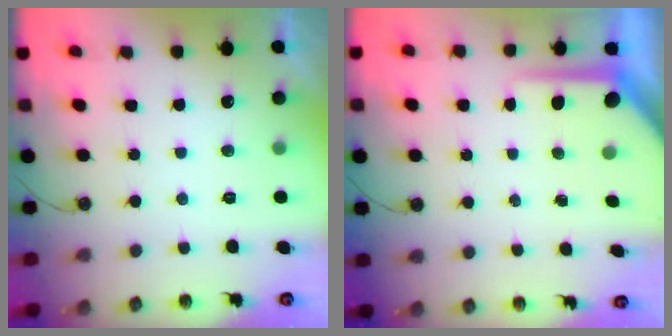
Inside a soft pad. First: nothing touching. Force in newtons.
{"total": 8.1, "press": 8.1, "slide": 0.9}